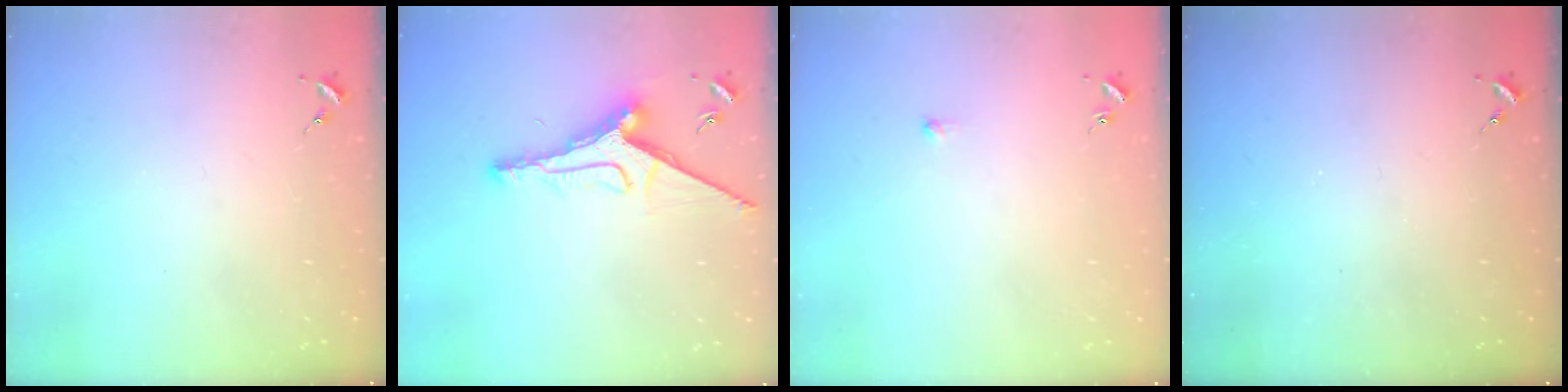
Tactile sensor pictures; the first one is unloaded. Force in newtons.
{"total": 11.0, "press": 11.0, "slide": 0.8}
{"total": 3.5, "press": 3.5, "slide": 0.6}
{"total": 0.0}